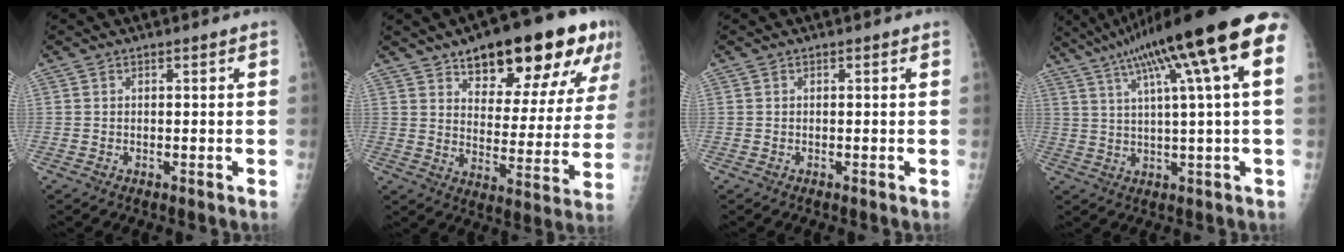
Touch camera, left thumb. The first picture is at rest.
{"total": 22.1, "force": [13.3, 8.7, 15.3], "torque": [-0.160, -0.036, 0.192]}
{"total": 0.0}
{"total": 19.7, "force": [8.6, 1.8, 17.6], "torque": [-0.275, 0.022, 0.129]}